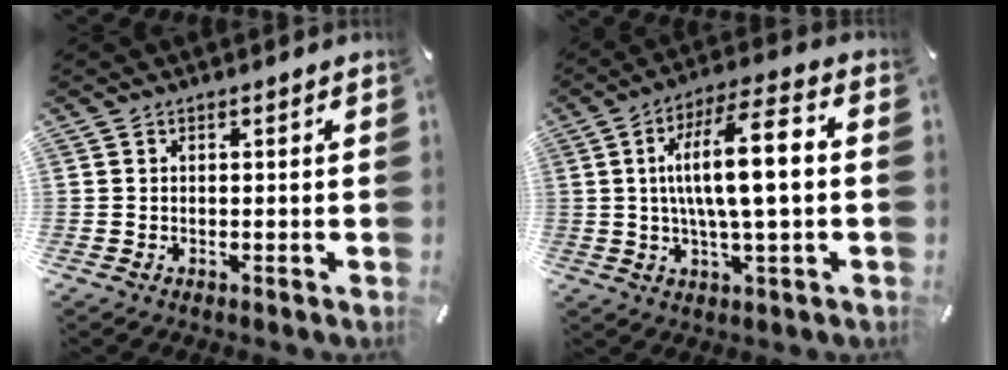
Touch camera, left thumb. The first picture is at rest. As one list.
[{"total": 14.2, "force": [1.1, 3.9, 13.7], "torque": [-0.239, 0.005, 0.011]}]